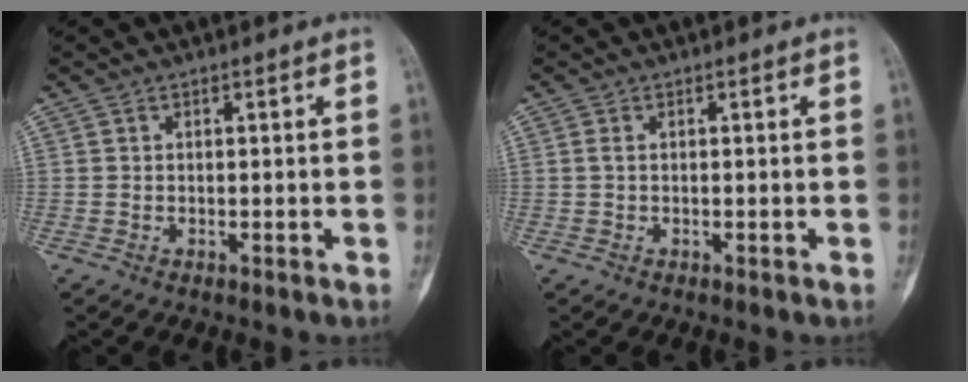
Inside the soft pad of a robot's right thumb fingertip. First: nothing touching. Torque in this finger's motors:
{"motor_torque": [-0.65, -0.12, 0.33, 0.07, 0.02]}